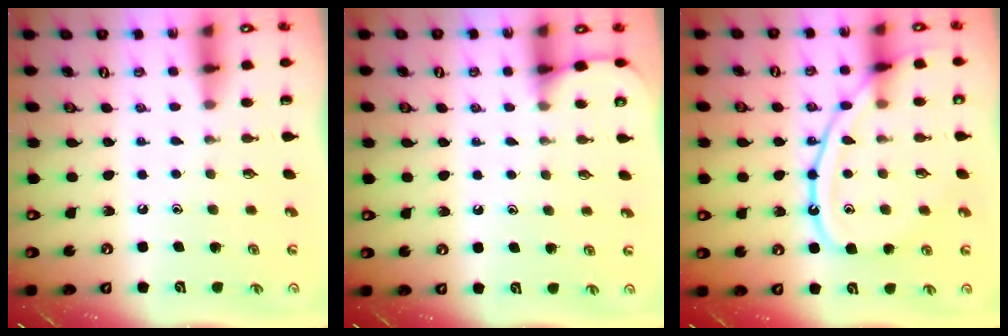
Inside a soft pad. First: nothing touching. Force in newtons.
{"total": 4.3, "press": 4.2, "slide": 0.5}
{"total": 14.2, "press": 14.2, "slide": 1.2}